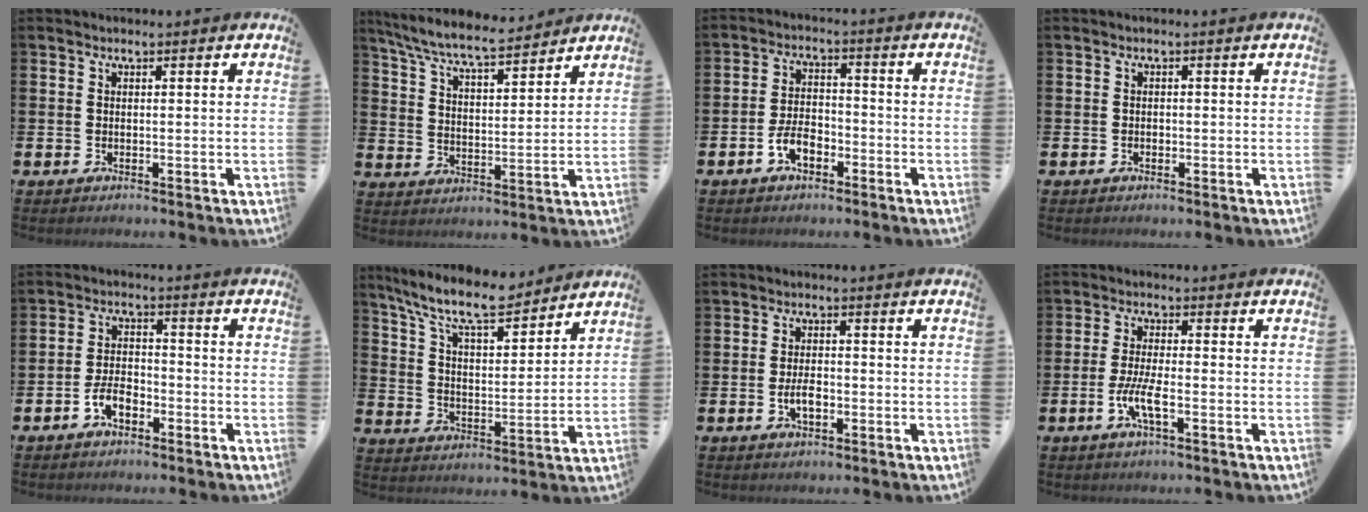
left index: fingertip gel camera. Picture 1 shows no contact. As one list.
[{"total": 7.8, "force": [7.3, 0.8, 2.7], "torque": [-0.079, -0.042, 0.130]}, {"total": 4.2, "force": [-2.3, 2.2, 2.8], "torque": [-0.056, 0.006, -0.045]}, {"total": 0.6, "force": [-0.3, 0.5, 0.2], "torque": [-0.006, 0.002, -0.006]}, {"total": 3.9, "force": [-2.1, 1.9, 2.7], "torque": [-0.047, 0.002, -0.043]}, {"total": 10.5, "force": [9.3, 2.1, 4.3], "torque": [-0.110, -0.049, 0.167]}, {"total": 2.9, "force": [-0.8, 1.4, 2.5], "torque": [-0.032, -0.003, -0.017]}, {"total": 4.2, "force": [-1.6, 0.9, 3.8], "torque": [-0.078, -0.005, -0.031]}]